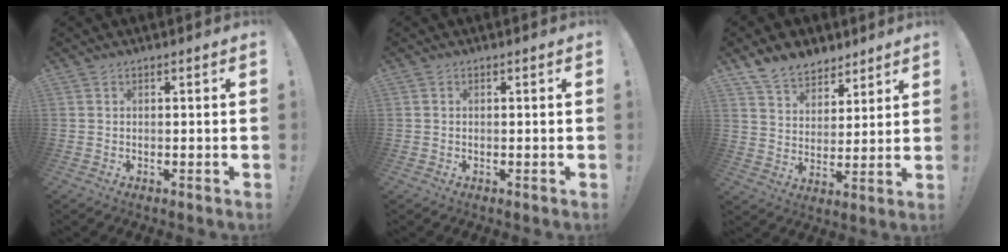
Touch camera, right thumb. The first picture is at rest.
{"total": 0.0}
{"total": 10.1, "force": [7.9, 5.8, 2.3], "torque": [-0.051, -0.055, 0.157]}